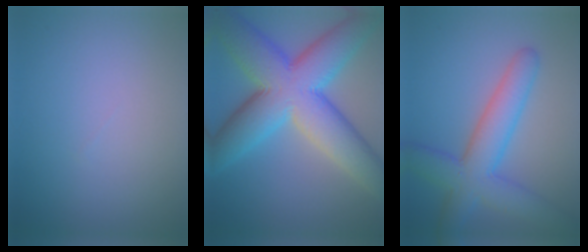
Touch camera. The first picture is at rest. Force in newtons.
{"total": 12.8, "press": 12.7, "slide": 0.6}
{"total": 6.8, "press": 6.8, "slide": 0.1}